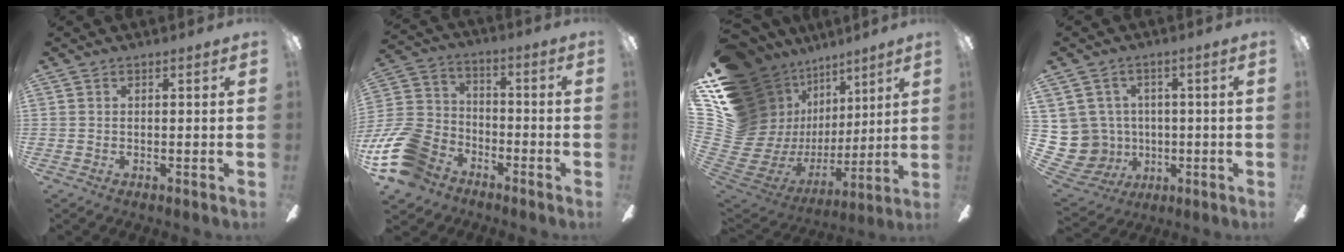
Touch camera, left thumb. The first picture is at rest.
{"total": 17.1, "force": [-9.1, 11.4, 9.0], "torque": [-0.209, 0.053, -0.163]}
{"total": 21.5, "force": [9.0, 16.6, 10.3], "torque": [-0.191, -0.107, 0.228]}
{"total": 9.4, "force": [0.5, 9.3, 1.6], "torque": [-0.086, -0.008, 0.022]}